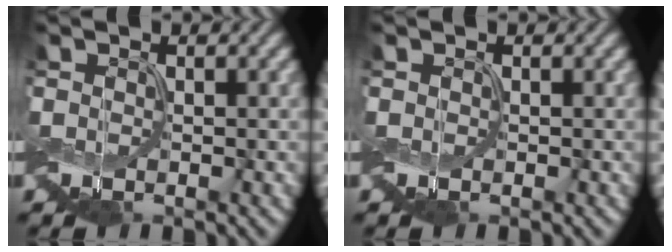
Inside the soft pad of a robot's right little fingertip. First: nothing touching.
{"total": 0.0}